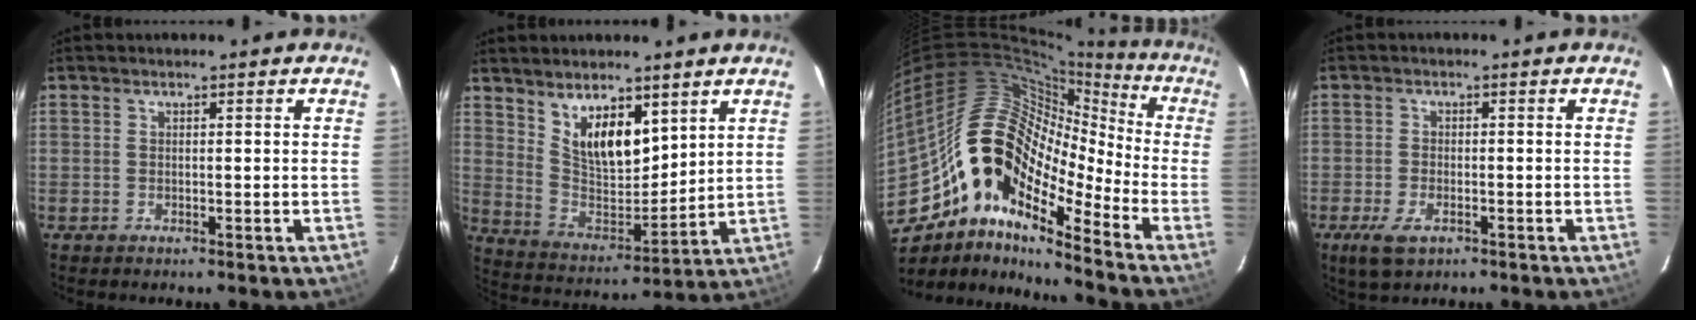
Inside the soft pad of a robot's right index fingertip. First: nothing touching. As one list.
[{"total": 12.3, "force": [6.9, 5.8, 8.3], "torque": [-0.144, -0.005, 0.143]}, {"total": 18.3, "force": [-10.1, 9.0, 12.3], "torque": [-0.194, 0.005, -0.209]}, {"total": 5.3, "force": [-2.9, 2.7, 3.6], "torque": [-0.090, -0.011, -0.051]}]